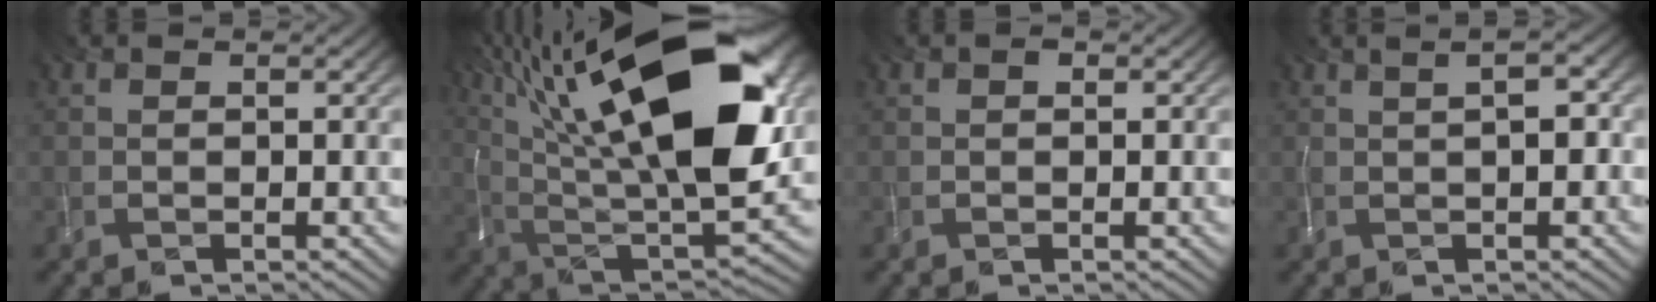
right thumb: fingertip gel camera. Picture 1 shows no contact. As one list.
[{"total": 22.0, "force": [8.5, 8.2, 18.6], "torque": [-0.331, 0.044, 0.141]}, {"total": 0.5, "force": [0.1, 0.4, 0.3], "torque": [-0.005, 0.002, 0.000]}, {"total": 3.1, "force": [0.9, 0.9, 2.9], "torque": [-0.050, 0.010, 0.015]}]